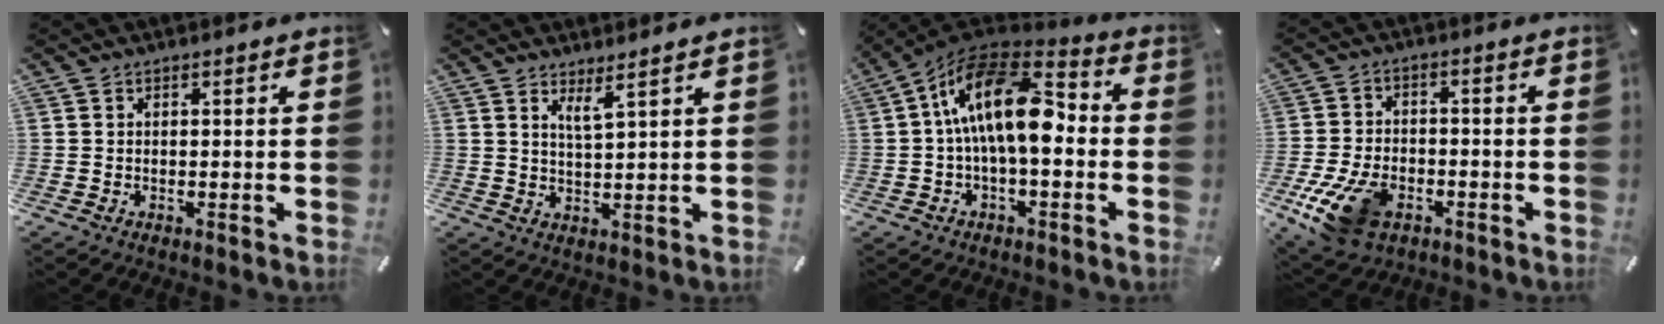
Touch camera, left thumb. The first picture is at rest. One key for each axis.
{"total": 3.9, "fx": 3.2, "fy": -0.2, "fz": 2.2, "tx": -0.050, "ty": -0.012, "tz": 0.055}
{"total": 17.9, "fx": 0.7, "fy": 9.1, "fz": 15.4, "tx": -0.274, "ty": 0.003, "tz": 0.009}
{"total": 12.0, "fx": -5.9, "fy": 7.4, "fz": 7.3, "tx": -0.152, "ty": 0.022, "tz": -0.104}